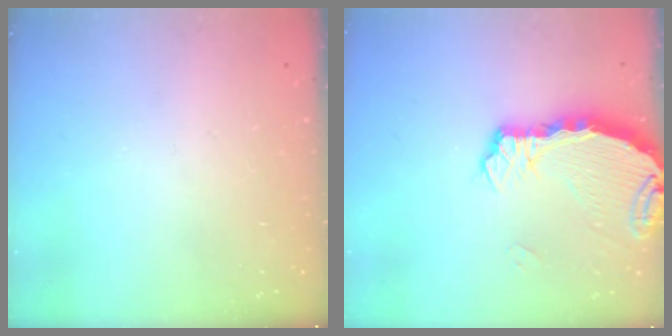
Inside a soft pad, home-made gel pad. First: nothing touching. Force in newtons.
{"total": 6.1, "press": 6.1, "slide": 0.6}